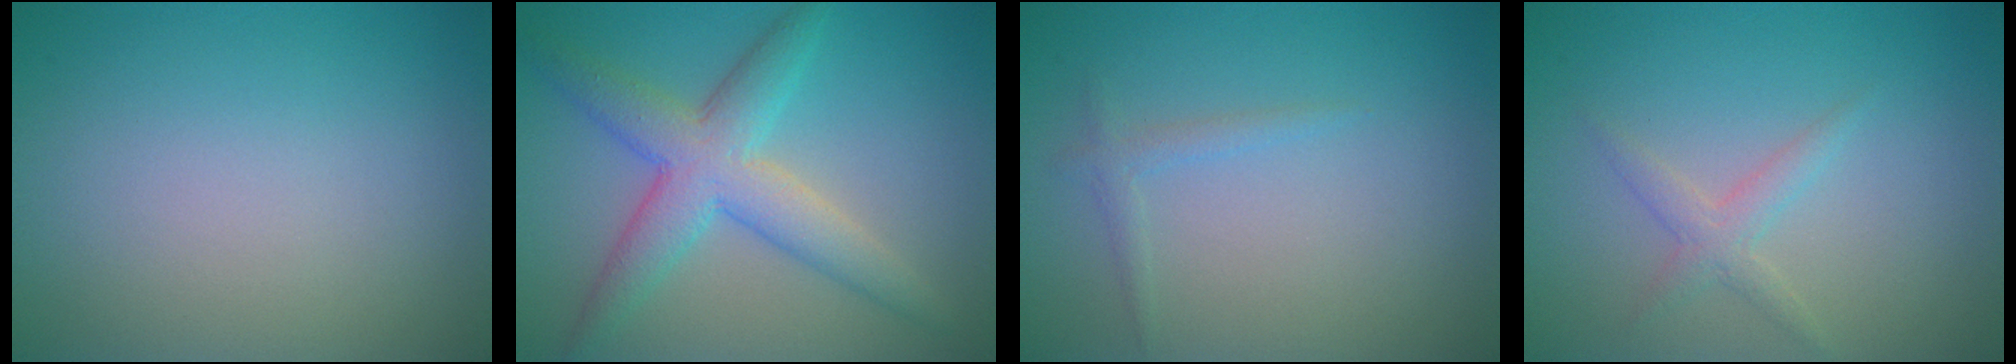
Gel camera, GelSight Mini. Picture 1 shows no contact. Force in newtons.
{"total": 5.7, "press": 5.7, "slide": 0.2}
{"total": 1.1, "press": 1.1, "slide": 0.1}
{"total": 1.7, "press": 1.7, "slide": 0.1}